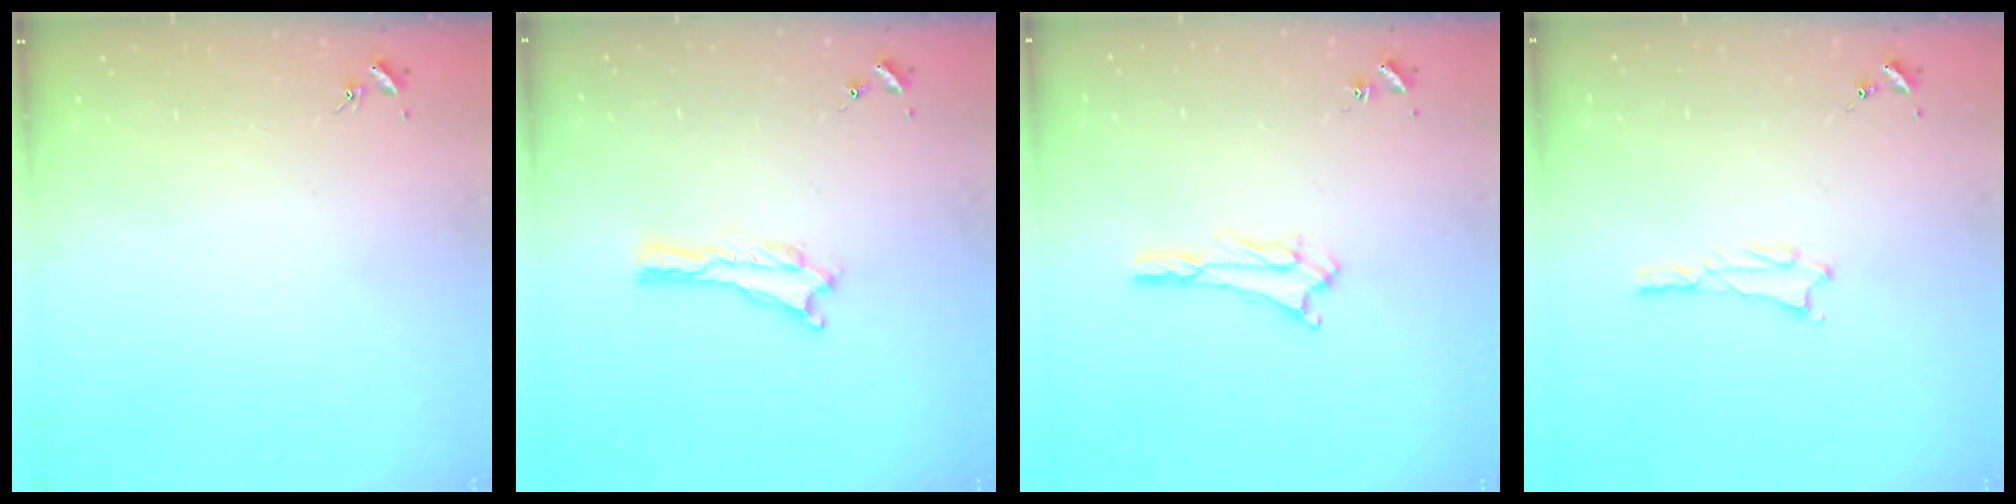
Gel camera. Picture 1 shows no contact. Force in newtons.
{"total": 0.0}
{"total": 2.4, "press": 2.4, "slide": 0.4}
{"total": 1.0, "press": 1.0, "slide": 0.1}